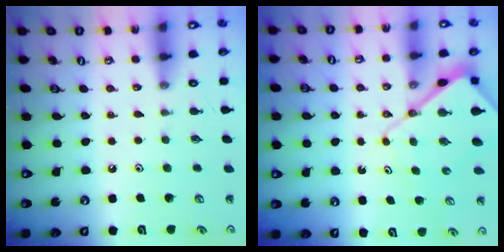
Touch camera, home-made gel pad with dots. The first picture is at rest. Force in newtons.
{"total": 8.4, "press": 8.3, "slide": 0.9}